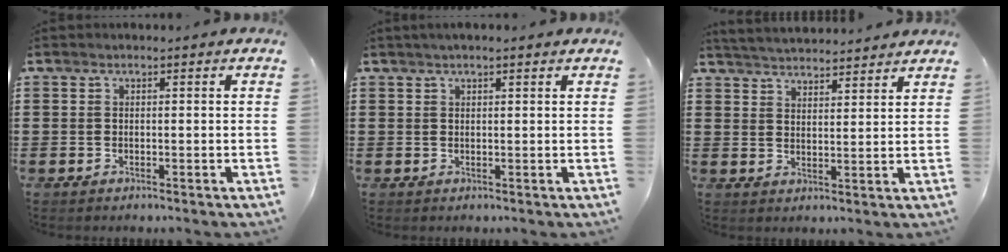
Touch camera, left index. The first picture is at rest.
{"total": 1.3, "force": [0.9, 0.1, 0.9], "torque": [-0.017, 0.002, 0.017]}
{"total": 4.0, "force": [4.0, 0.0, 0.3], "torque": [-0.019, -0.017, 0.073]}